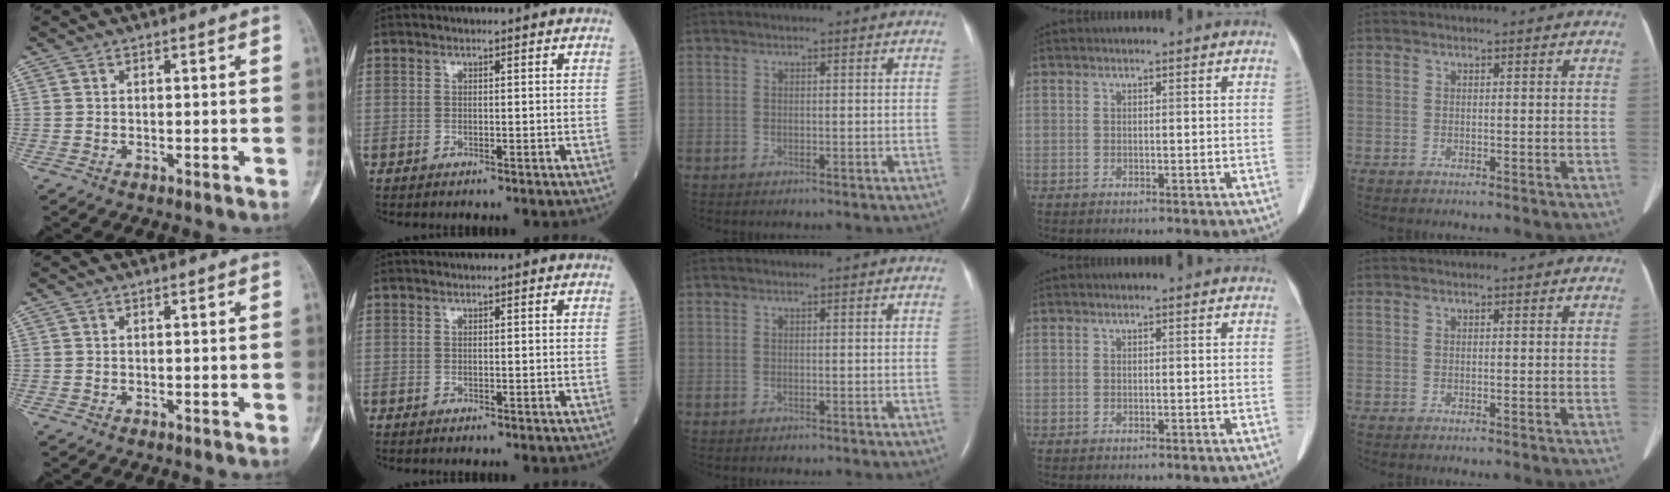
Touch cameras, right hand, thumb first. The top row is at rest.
{}